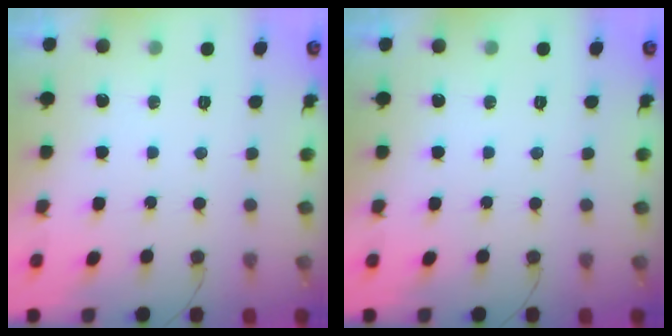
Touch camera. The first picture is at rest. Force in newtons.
{"total": 0.0}